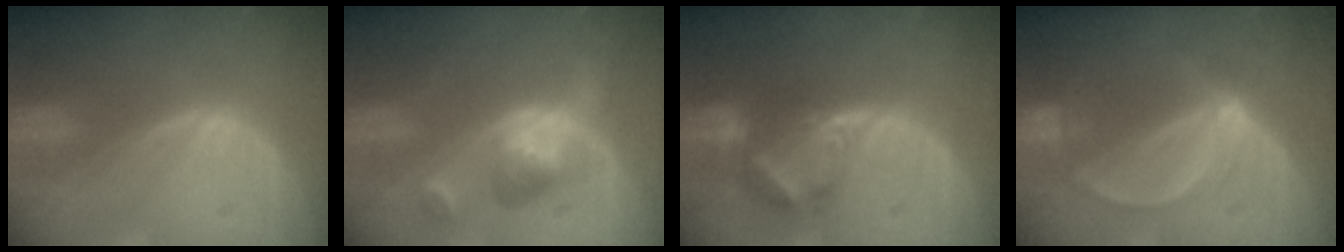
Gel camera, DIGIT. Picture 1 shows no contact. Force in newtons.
{"total": 6.1, "press": 5.6, "slide": 2.4}
{"total": 7.2, "press": 6.3, "slide": 3.4}
{"total": 5.1, "press": 4.6, "slide": 2.1}